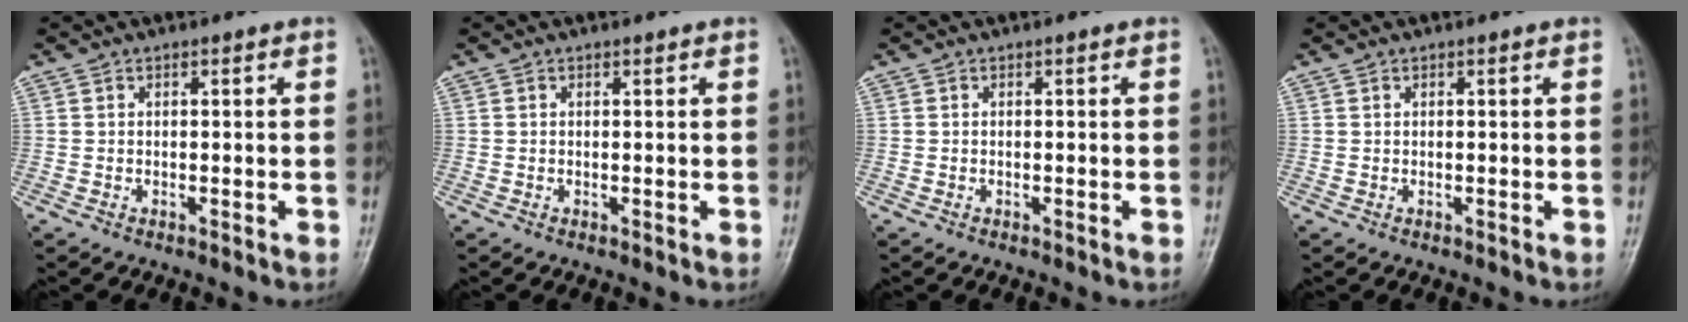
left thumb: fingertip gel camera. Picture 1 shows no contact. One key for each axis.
{"total": 0.0}
{"total": 0.0}
{"total": 0.0}